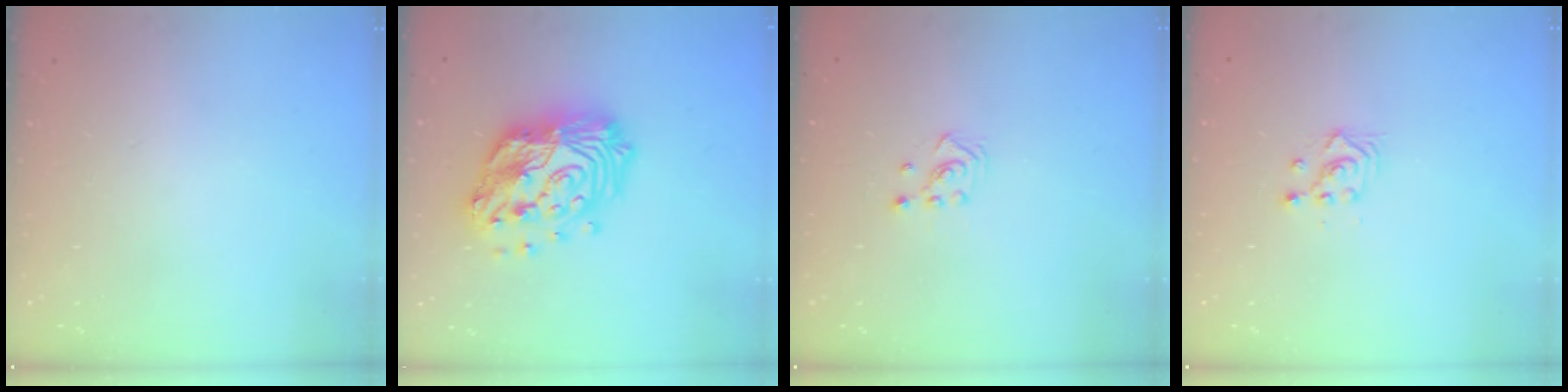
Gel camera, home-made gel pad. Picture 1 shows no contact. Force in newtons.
{"total": 20.7, "press": 20.7, "slide": 1.9}
{"total": 2.5, "press": 2.4, "slide": 0.8}
{"total": 2.3, "press": 2.3, "slide": 0.2}